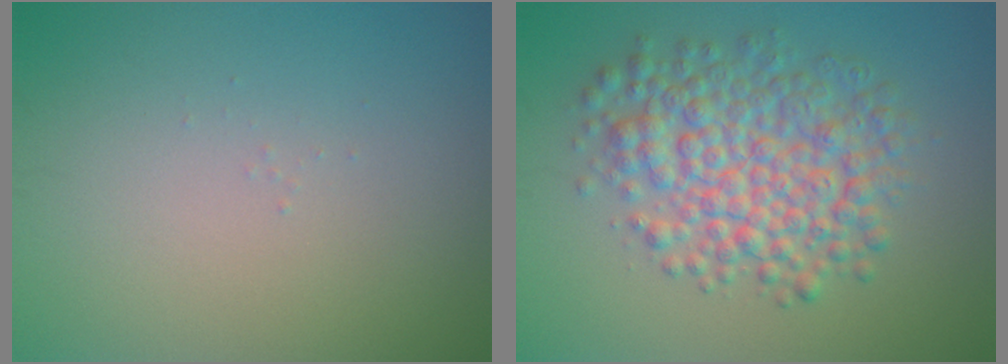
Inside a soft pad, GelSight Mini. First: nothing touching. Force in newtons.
{"total": 6.8, "press": 6.8, "slide": 0.0}